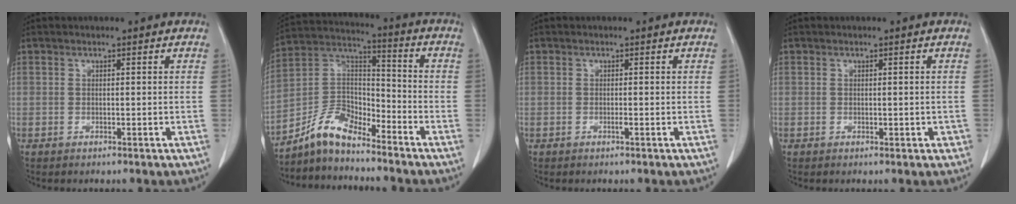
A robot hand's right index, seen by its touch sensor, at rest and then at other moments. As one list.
[{"total": 9.0, "force": [-7.7, 2.9, 3.8], "torque": [-0.082, 0.027, -0.149]}, {"total": 0.6, "force": [-0.2, -0.1, 0.5], "torque": [-0.009, 0.000, -0.003]}, {"total": 1.3, "force": [-0.2, 0.7, 1.1], "torque": [-0.014, 0.003, 0.002]}]